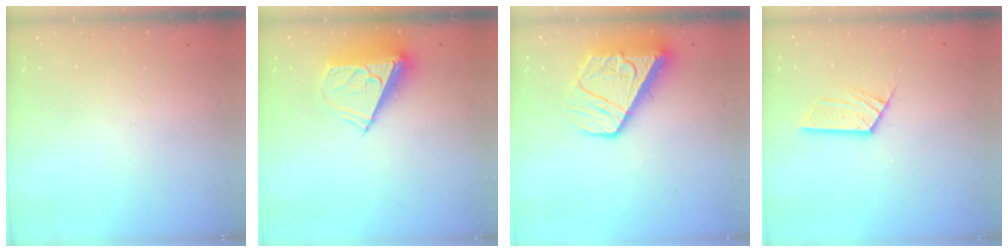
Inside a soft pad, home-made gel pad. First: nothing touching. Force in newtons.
{"total": 9.1, "press": 9.1, "slide": 0.5}
{"total": 12.5, "press": 12.5, "slide": 1.4}
{"total": 7.8, "press": 7.7, "slide": 0.5}